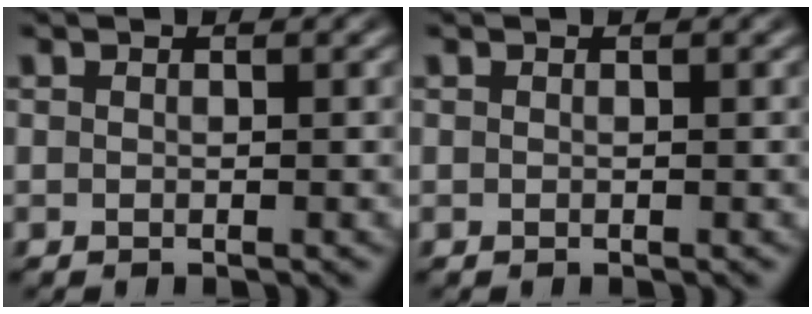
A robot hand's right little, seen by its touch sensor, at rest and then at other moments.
{"total": 0.0}